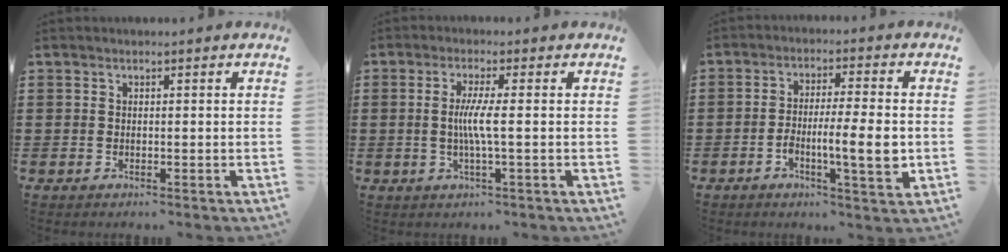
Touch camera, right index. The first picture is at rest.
{"total": 4.3, "force": [-0.2, -0.2, 4.3], "torque": [-0.086, -0.010, -0.009]}
{"total": 8.6, "force": [-2.0, 1.6, 8.2], "torque": [-0.134, -0.006, -0.037]}